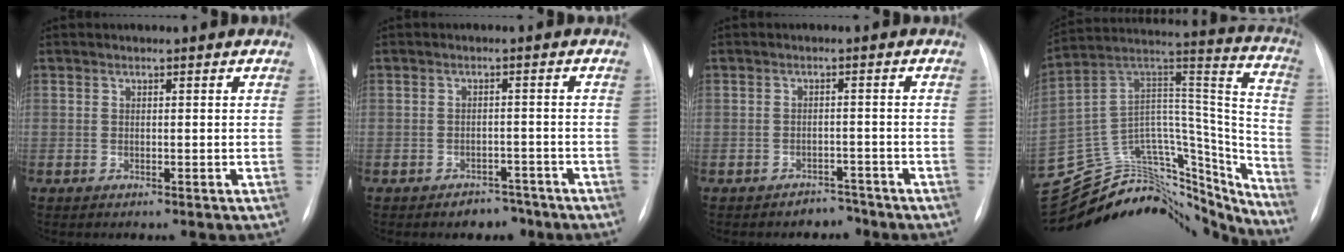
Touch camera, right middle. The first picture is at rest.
{"total": 2.8, "force": [-2.4, 1.6, 0.0], "torque": [-0.001, 0.008, -0.029]}
{"total": 2.5, "force": [-2.2, 1.1, -0.3], "torque": [0.003, 0.003, -0.028]}
{"total": 35.1, "force": [-31.3, 11.9, 10.8], "torque": [-0.180, 0.041, -0.444]}